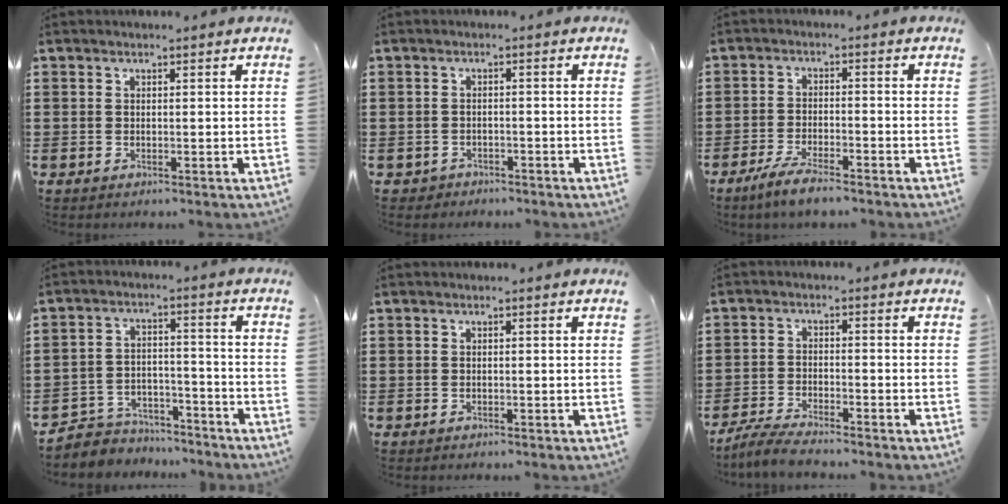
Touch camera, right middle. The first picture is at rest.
{"total": 1.4, "force": [-1.2, 0.6, -0.1], "torque": [-0.004, 0.002, -0.030]}
{"total": 4.3, "force": [-3.7, 0.4, 2.2], "torque": [-0.050, -0.005, -0.073]}
{"total": 4.7, "force": [-4.5, 1.4, -0.1], "torque": [-0.005, 0.011, -0.096]}
{"total": 0.0}
{"total": 3.8, "force": [-3.6, 0.1, 1.3], "torque": [-0.037, -0.004, -0.076]}